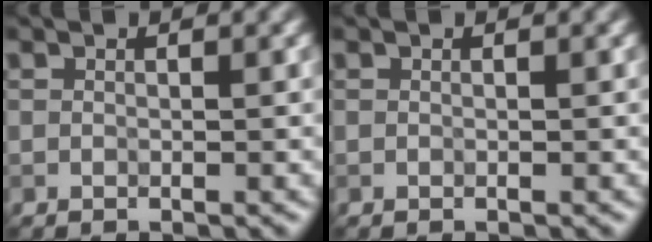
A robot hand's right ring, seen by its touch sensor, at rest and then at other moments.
{"total": 0.0}